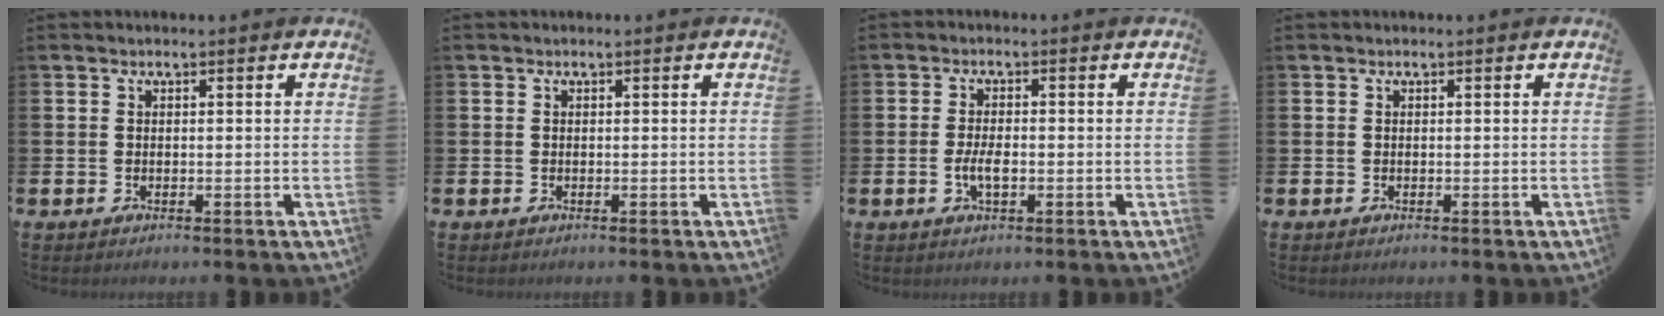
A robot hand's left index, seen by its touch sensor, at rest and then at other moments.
{"total": 0.0}
{"total": 3.0, "force": [-0.7, 1.3, 2.6], "torque": [-0.044, 0.000, -0.013]}
{"total": 0.0}